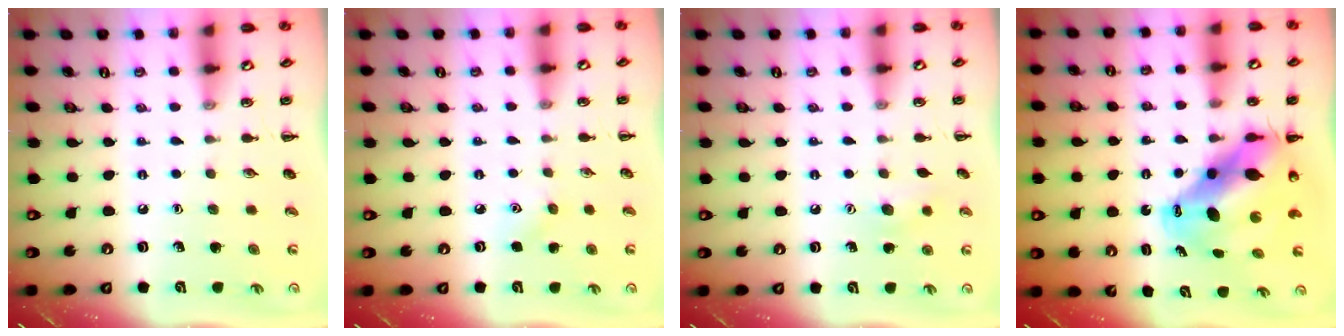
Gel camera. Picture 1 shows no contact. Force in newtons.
{"total": 3.9, "press": 3.8, "slide": 0.9}
{"total": 7.7, "press": 7.5, "slide": 2.0}
{"total": 12.4, "press": 12.0, "slide": 3.1}